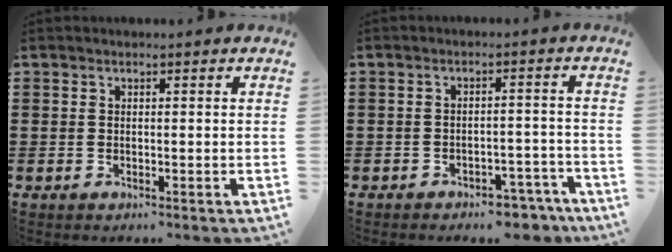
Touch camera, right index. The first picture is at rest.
{"total": 3.7, "force": [-3.5, 0.7, 0.9], "torque": [-0.016, 0.008, -0.070]}